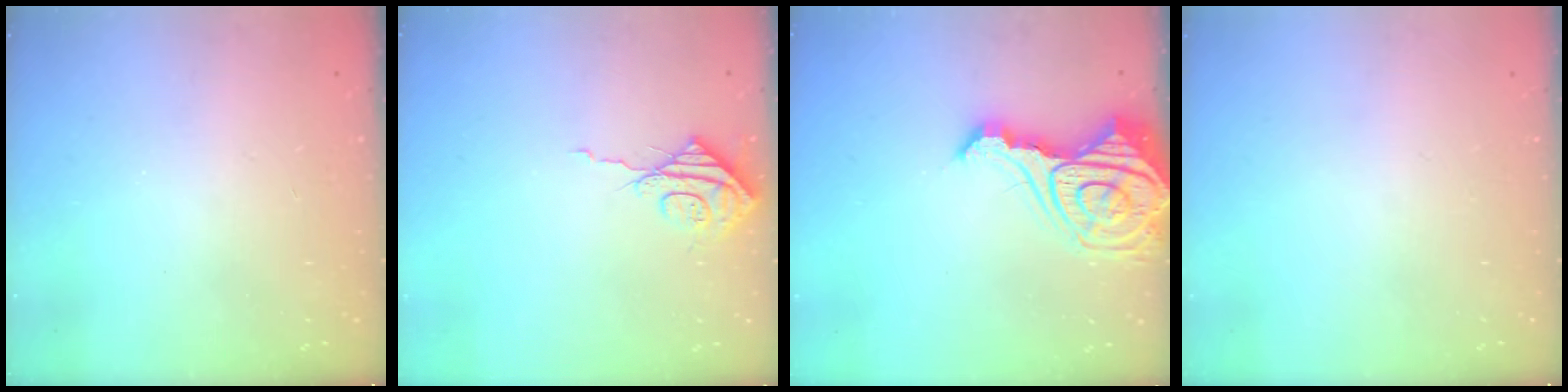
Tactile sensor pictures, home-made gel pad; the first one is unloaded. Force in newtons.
{"total": 7.3, "press": 7.3, "slide": 0.6}
{"total": 19.7, "press": 19.6, "slide": 2.0}
{"total": 0.0}